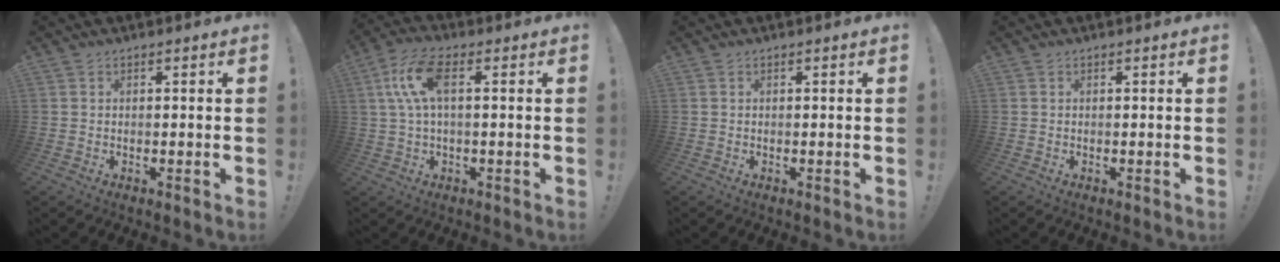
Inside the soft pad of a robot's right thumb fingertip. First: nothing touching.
{"total": 10.8, "force": [2.0, 4.3, 9.7], "torque": [-0.200, 0.002, 0.037]}
{"total": 0.0}
{"total": 0.0}